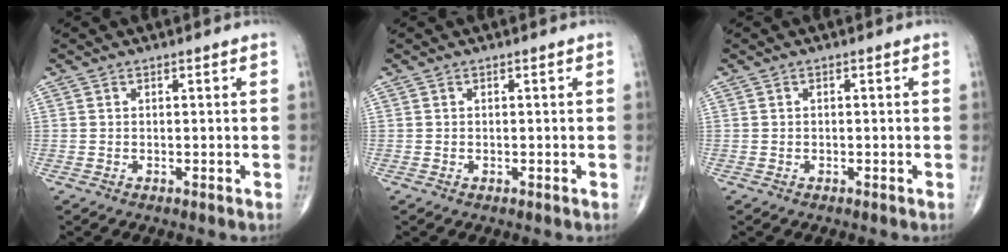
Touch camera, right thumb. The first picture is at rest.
{"total": 0.0}
{"total": 0.0}